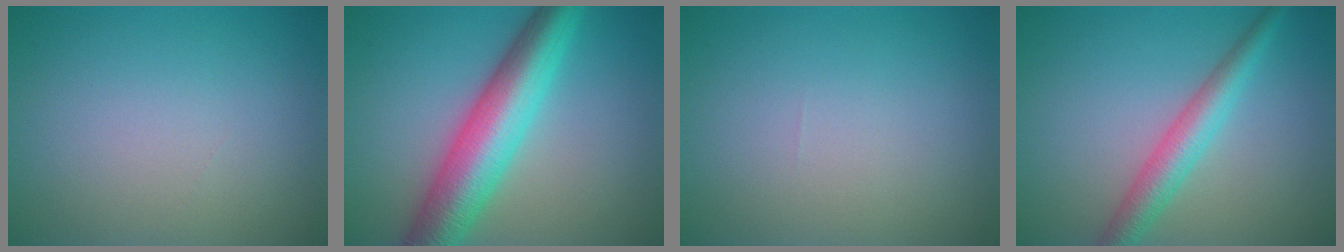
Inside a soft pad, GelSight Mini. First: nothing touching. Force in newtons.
{"total": 8.7, "press": 8.7, "slide": 0.1}
{"total": 0.0}
{"total": 3.7, "press": 3.7, "slide": 0.0}